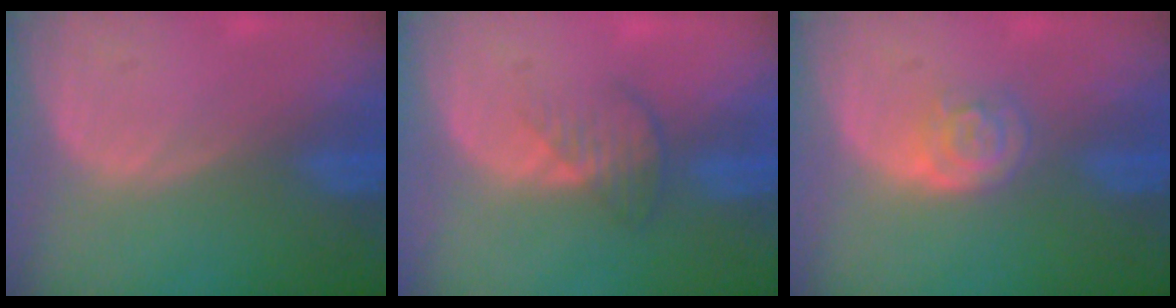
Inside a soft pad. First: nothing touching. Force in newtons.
{"total": 3.7, "press": 3.2, "slide": 1.8}
{"total": 3.7, "press": 3.6, "slide": 0.8}